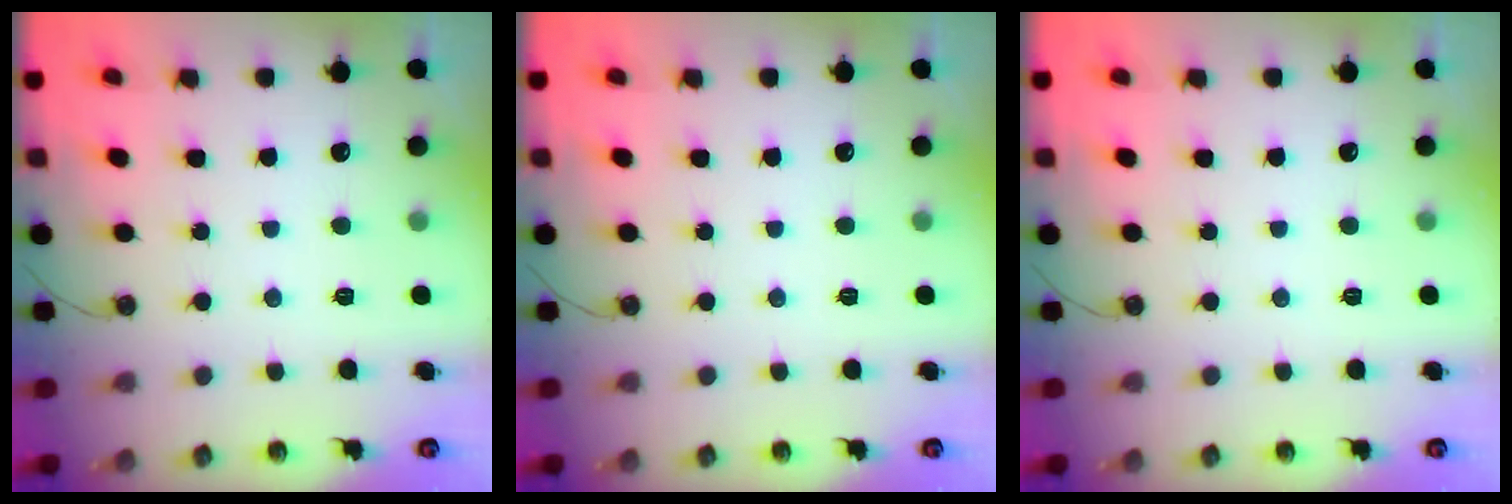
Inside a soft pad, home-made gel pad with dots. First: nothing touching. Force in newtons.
{"total": 0.0}
{"total": 0.0}